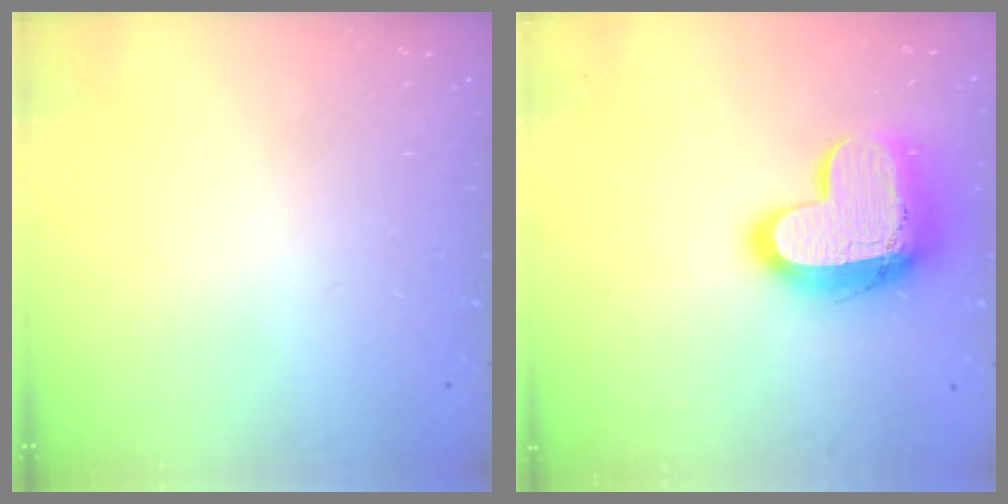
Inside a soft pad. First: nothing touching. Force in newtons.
{"total": 16.2, "press": 16.1, "slide": 1.3}